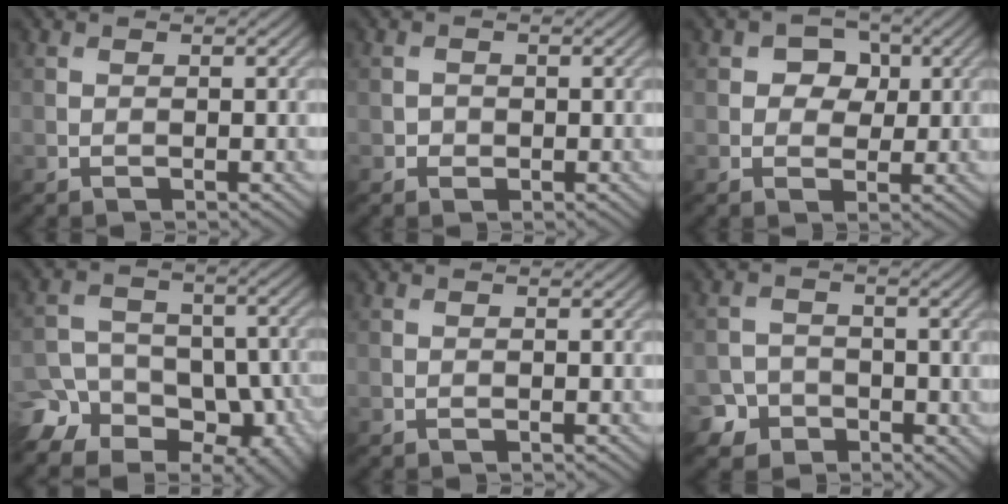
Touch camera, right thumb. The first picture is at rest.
{"total": 1.0, "force": [-0.2, 0.9, 0.2], "torque": [0.001, -0.003, -0.008]}
{"total": 4.0, "force": [1.0, 3.3, 2.1], "torque": [-0.031, 0.002, 0.002]}
{"total": 13.1, "force": [-7.8, 9.2, 5.2], "torque": [-0.122, -0.021, -0.134]}
{"total": 0.0}
{"total": 4.0, "force": [-2.4, 3.1, 0.6], "torque": [0.001, -0.002, -0.046]}